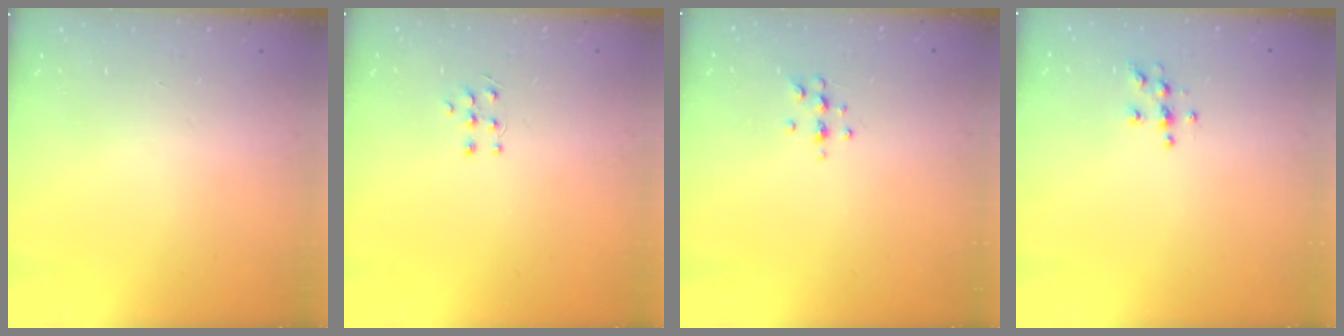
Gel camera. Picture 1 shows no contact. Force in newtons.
{"total": 4.8, "press": 4.7, "slide": 0.8}
{"total": 5.6, "press": 5.4, "slide": 1.5}
{"total": 6.2, "press": 6.1, "slide": 0.6}